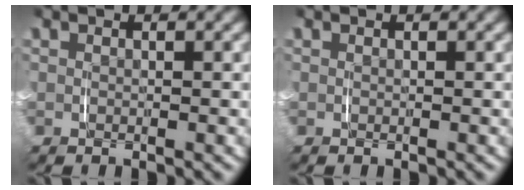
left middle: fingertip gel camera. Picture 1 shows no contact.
{"total": 0.0}